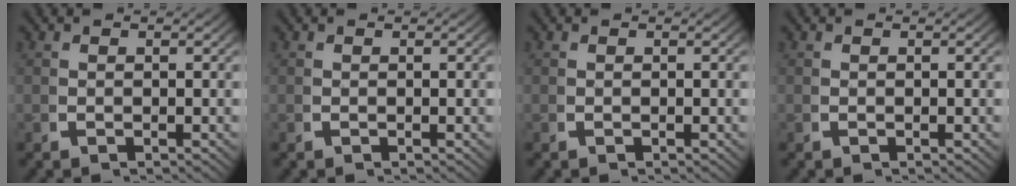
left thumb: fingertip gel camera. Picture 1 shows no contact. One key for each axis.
{"total": 0.0}
{"total": 0.0}
{"total": 0.0}